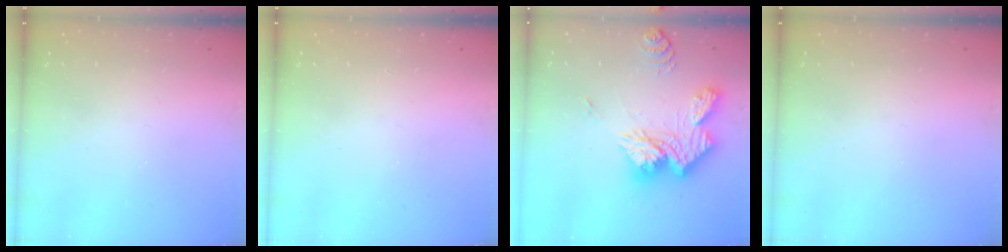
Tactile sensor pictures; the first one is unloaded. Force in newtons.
{"total": 1.7, "press": 1.7, "slide": 0.2}
{"total": 19.3, "press": 19.1, "slide": 2.0}
{"total": 0.0}